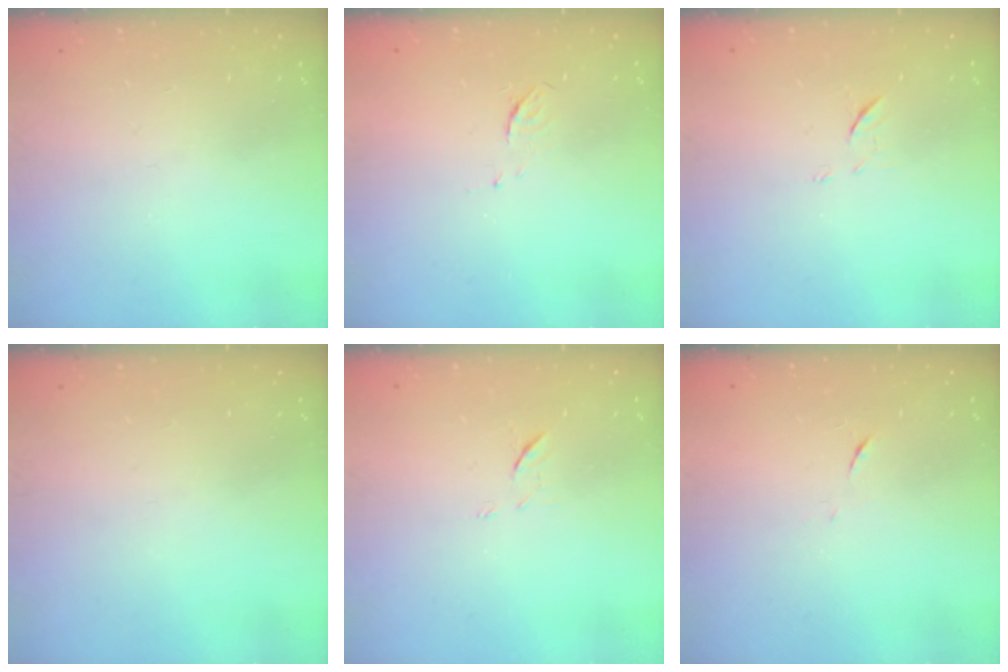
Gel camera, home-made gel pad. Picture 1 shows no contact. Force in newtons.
{"total": 3.9, "press": 3.9, "slide": 0.4}
{"total": 5.8, "press": 5.7, "slide": 1.3}
{"total": 0.0}
{"total": 5.8, "press": 5.7, "slide": 1.3}
{"total": 6.2, "press": 6.1, "slide": 0.7}